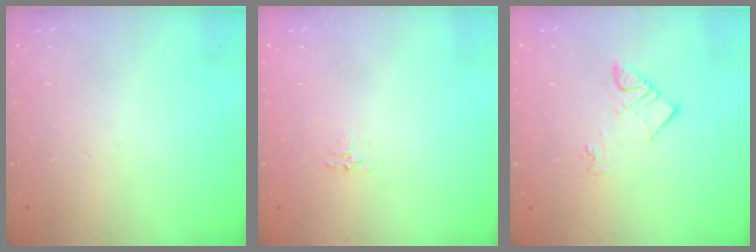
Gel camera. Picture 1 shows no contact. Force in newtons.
{"total": 2.5, "press": 2.5, "slide": 0.4}
{"total": 6.0, "press": 6.0, "slide": 0.4}